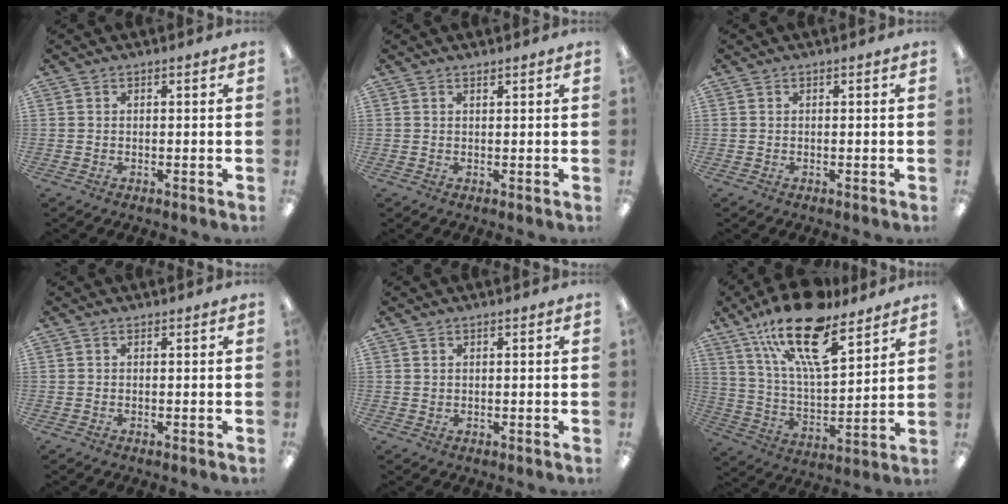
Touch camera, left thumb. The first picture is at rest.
{"total": 0.7, "force": [0.7, 0.1, 0.2], "torque": [-0.005, 0.000, 0.012]}
{"total": 0.0}
{"total": 0.0}
{"total": 0.6, "force": [0.4, 0.4, 0.3], "torque": [-0.007, 0.003, 0.008]}
{"total": 22.1, "force": [14.3, 8.4, 14.6], "torque": [-0.245, -0.074, 0.246]}